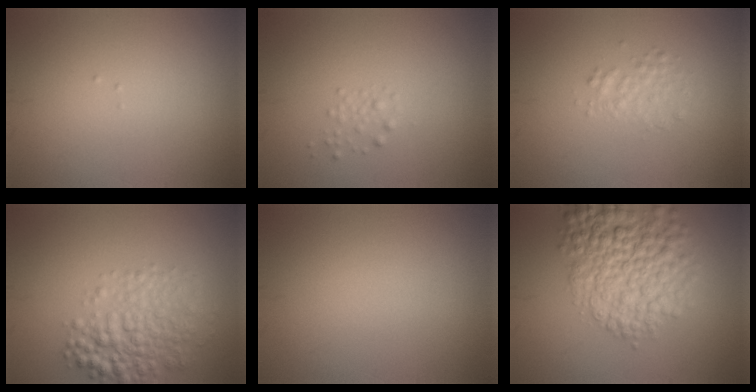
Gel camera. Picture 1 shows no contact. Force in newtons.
{"total": 0.9, "press": 0.9, "slide": 0.0}
{"total": 1.7, "press": 1.7, "slide": 0.1}
{"total": 4.8, "press": 4.8, "slide": 0.1}
{"total": 0.0}
{"total": 8.0, "press": 8.0, "slide": 0.3}